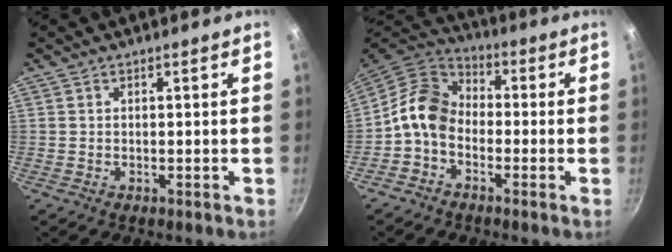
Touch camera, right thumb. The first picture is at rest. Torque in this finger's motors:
{"motor_torque": [0.31, 0.12, 0.62, -0.75, 0.09]}